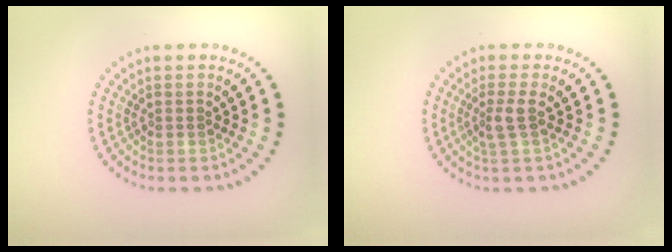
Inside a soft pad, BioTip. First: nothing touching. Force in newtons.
{"total": 1.8, "press": 1.3, "slide": 1.1}